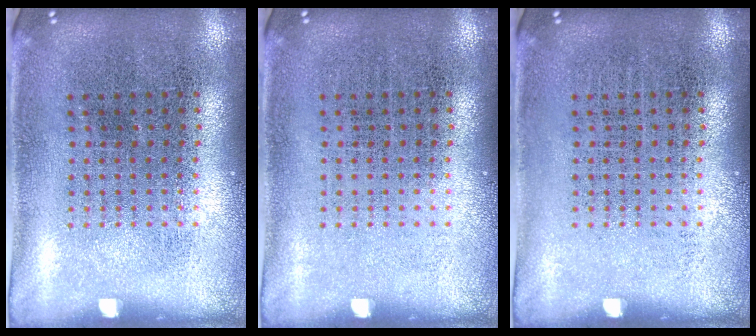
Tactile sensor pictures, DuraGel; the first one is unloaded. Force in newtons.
{"total": 0.0}
{"total": 0.0}